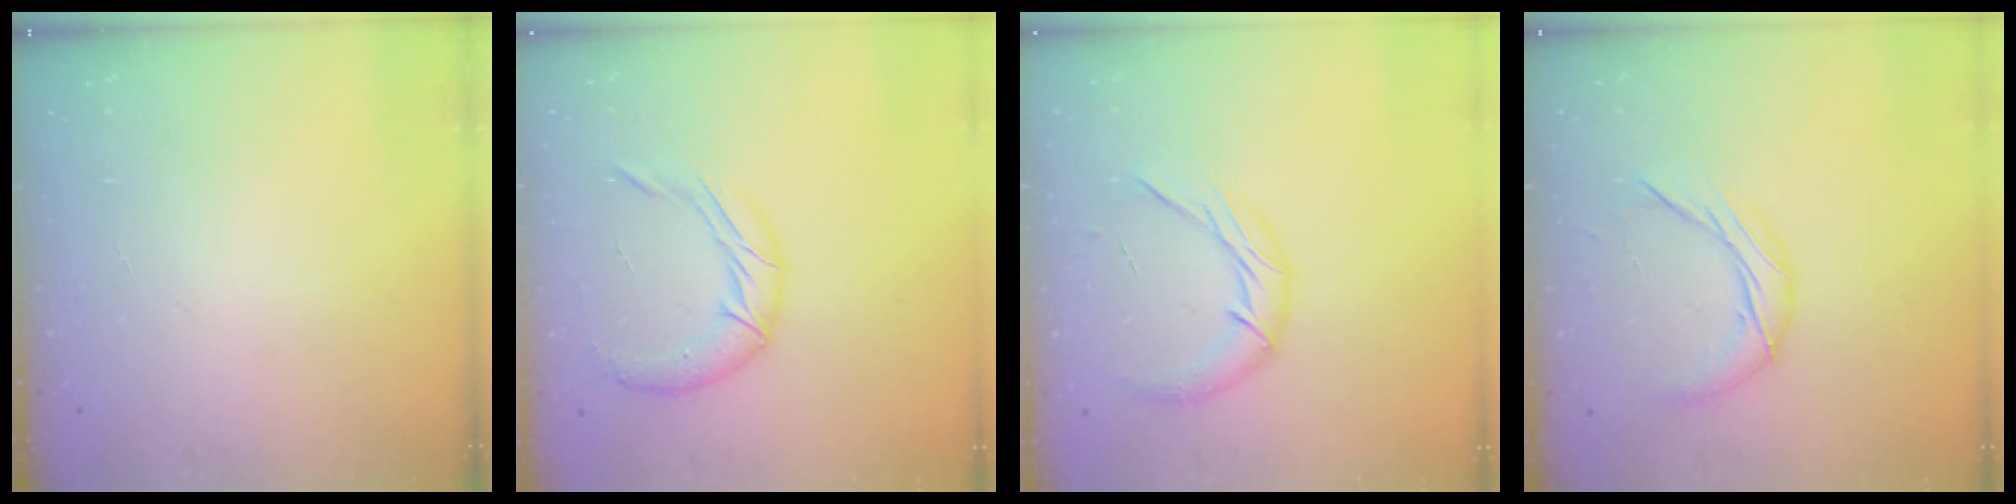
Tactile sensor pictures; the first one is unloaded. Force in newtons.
{"total": 10.3, "press": 10.3, "slide": 1.3}
{"total": 10.6, "press": 10.6, "slide": 0.1}
{"total": 9.2, "press": 9.2, "slide": 0.4}